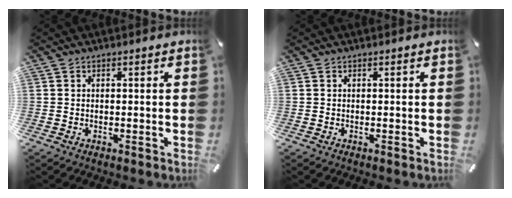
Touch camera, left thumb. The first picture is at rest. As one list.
[{"total": 0.0}]